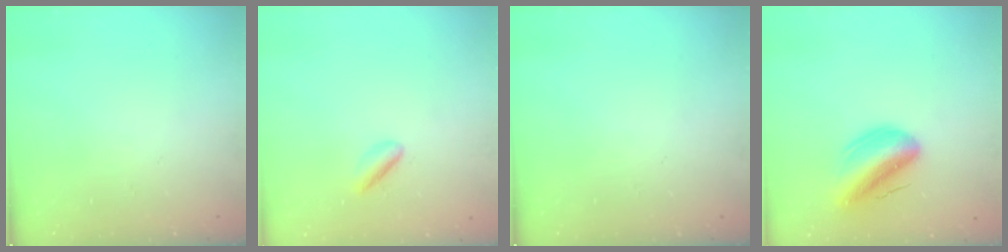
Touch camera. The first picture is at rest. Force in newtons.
{"total": 2.8, "press": 2.6, "slide": 0.9}
{"total": 0.0}
{"total": 13.1, "press": 12.6, "slide": 3.7}